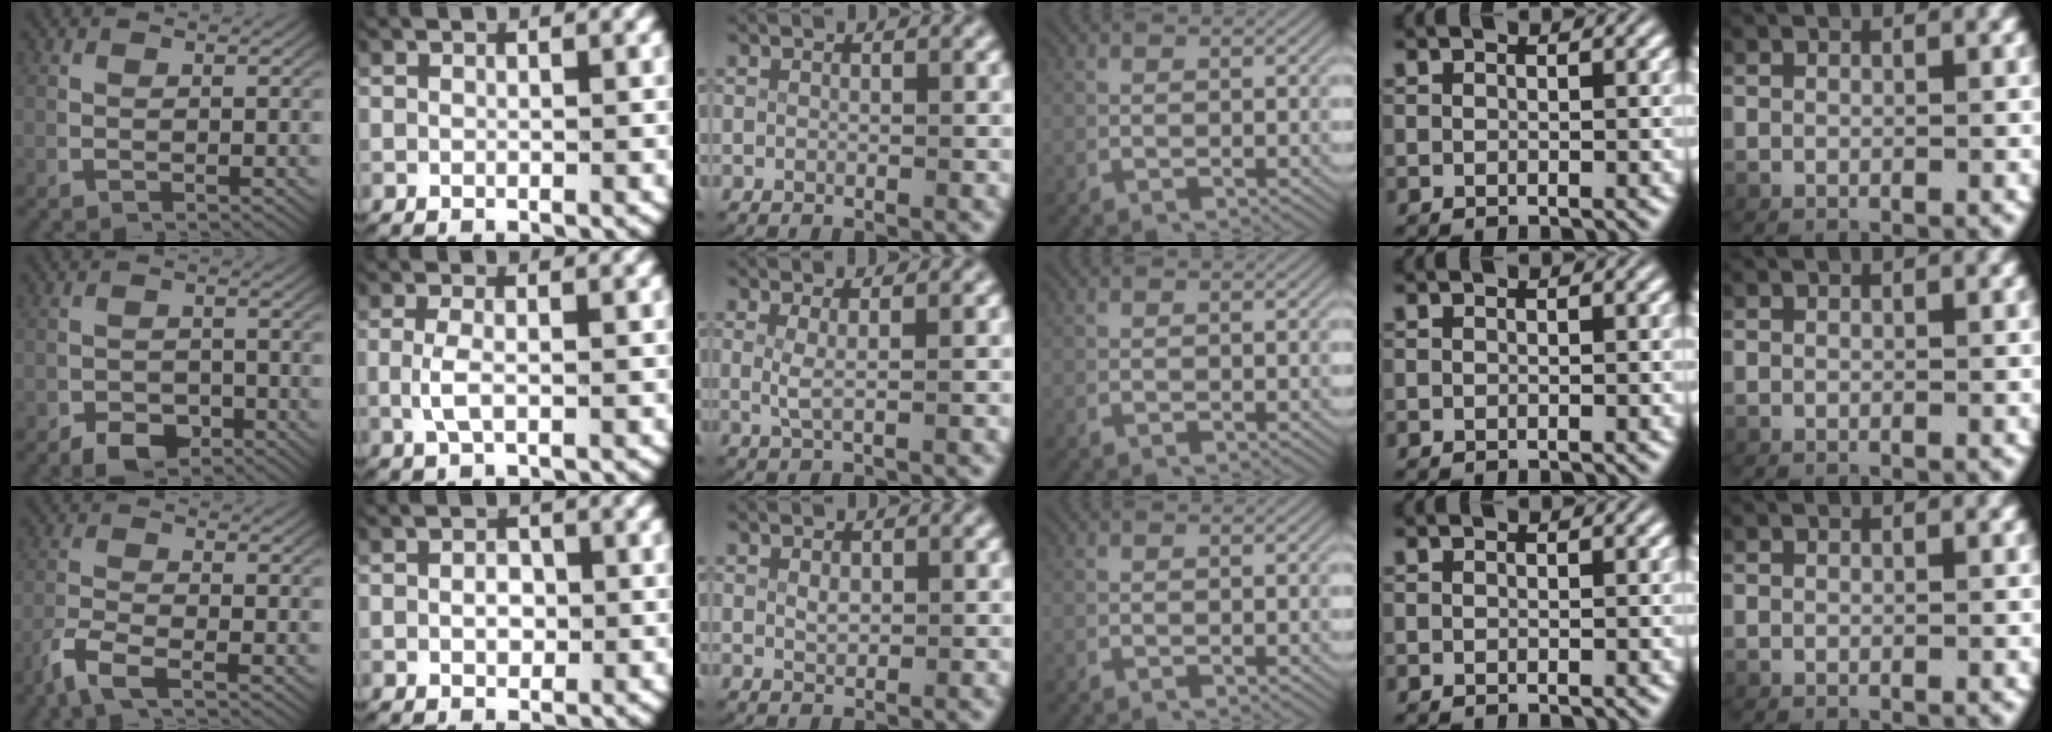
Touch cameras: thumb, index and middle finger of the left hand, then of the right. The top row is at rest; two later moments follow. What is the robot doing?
{"motion": "lift_and_place", "object": "card"}